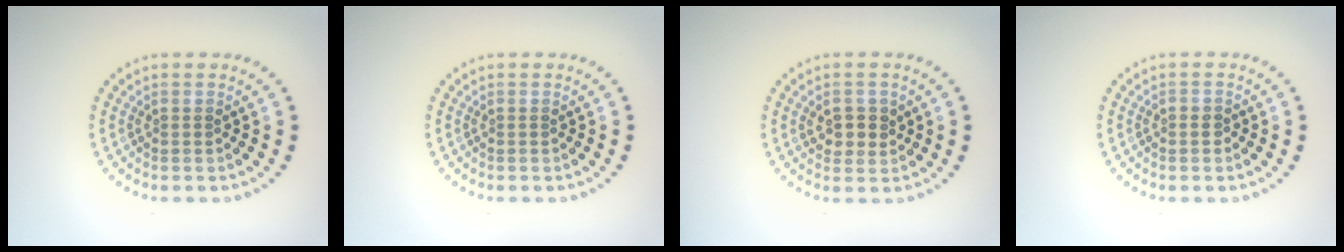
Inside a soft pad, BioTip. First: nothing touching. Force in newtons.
{"total": 0.0}
{"total": 2.4, "press": 2.3, "slide": 0.6}
{"total": 0.5, "press": 0.4, "slide": 0.3}